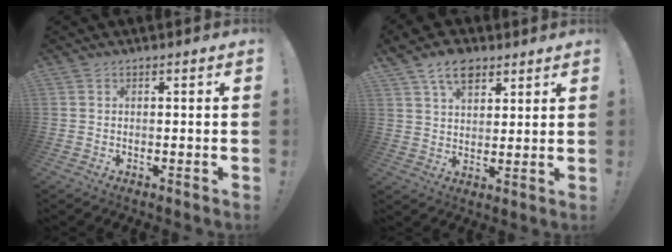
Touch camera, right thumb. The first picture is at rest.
{"total": 9.4, "force": [5.7, 5.7, 4.8], "torque": [-0.072, -0.022, 0.106]}